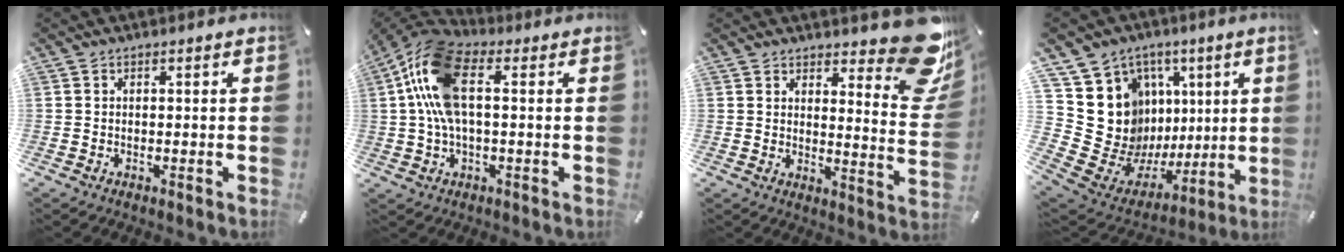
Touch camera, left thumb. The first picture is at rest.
{"total": 15.3, "force": [2.5, 7.8, 12.9], "torque": [-0.276, -0.004, 0.044]}
{"total": 14.2, "force": [9.9, 5.6, 8.5], "torque": [-0.093, -0.084, 0.170]}
{"total": 19.9, "force": [3.5, 18.0, 7.7], "torque": [-0.134, -0.064, 0.107]}